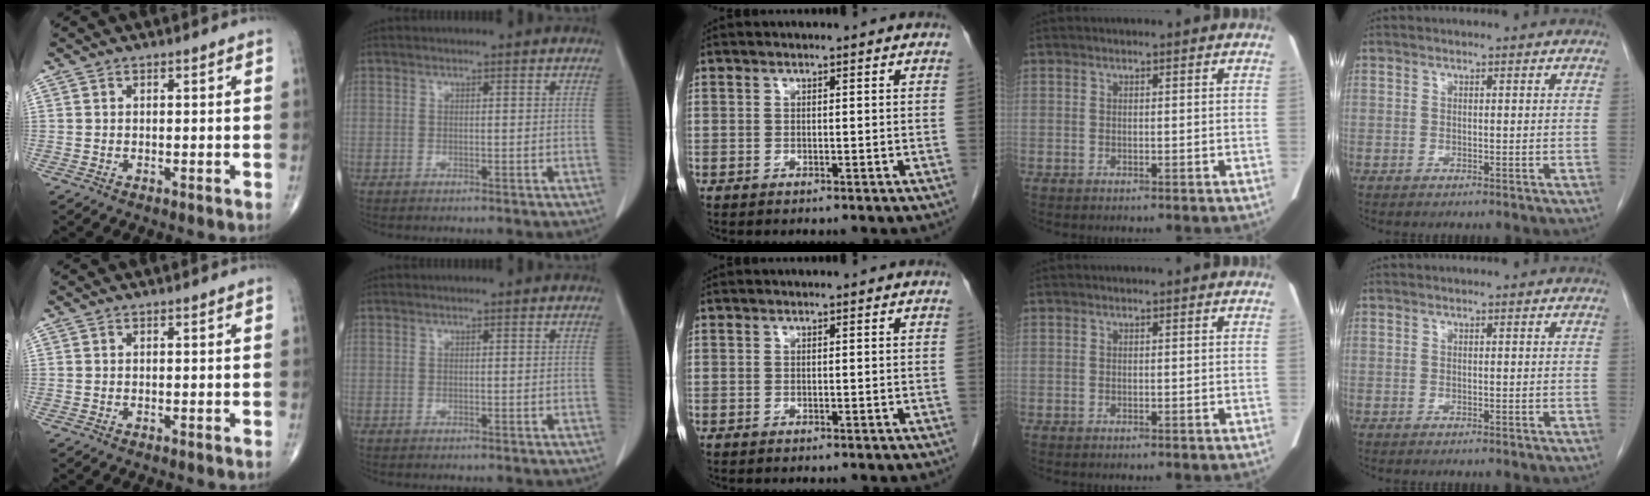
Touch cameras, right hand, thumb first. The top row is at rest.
{}